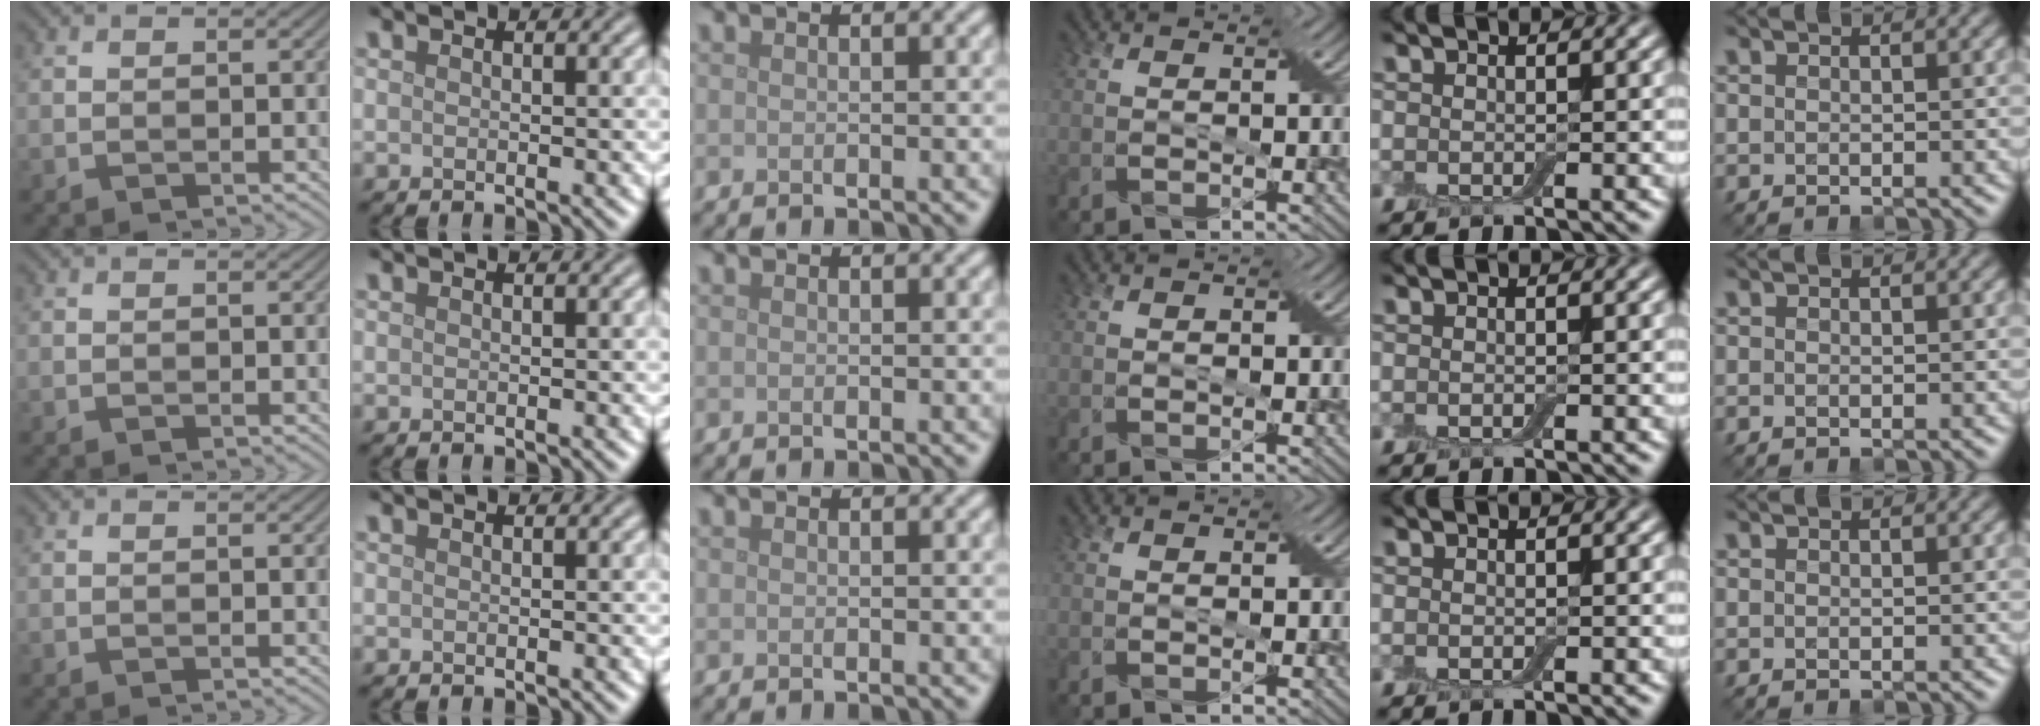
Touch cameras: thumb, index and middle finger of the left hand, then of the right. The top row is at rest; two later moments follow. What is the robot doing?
{"motion": "pour", "object": "bowl"}